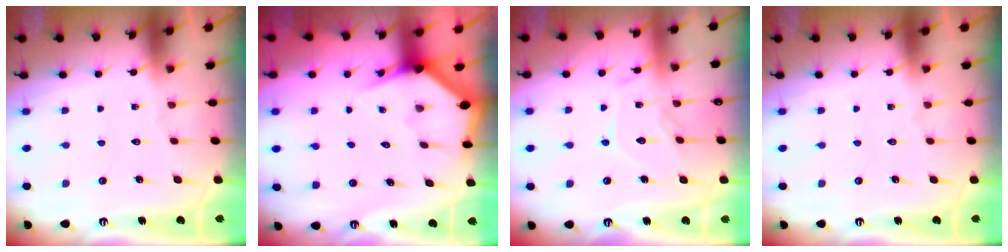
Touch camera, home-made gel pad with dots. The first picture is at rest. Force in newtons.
{"total": 2.7, "press": 2.7, "slide": 0.1}
{"total": 10.5, "press": 10.5, "slide": 0.9}
{"total": 0.0}